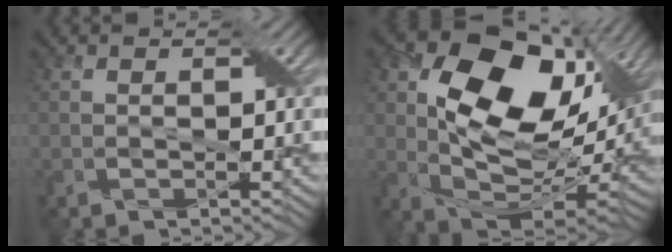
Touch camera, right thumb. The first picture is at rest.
{"total": 19.3, "force": [5.5, 12.2, 13.9], "torque": [-0.237, 0.013, 0.105]}